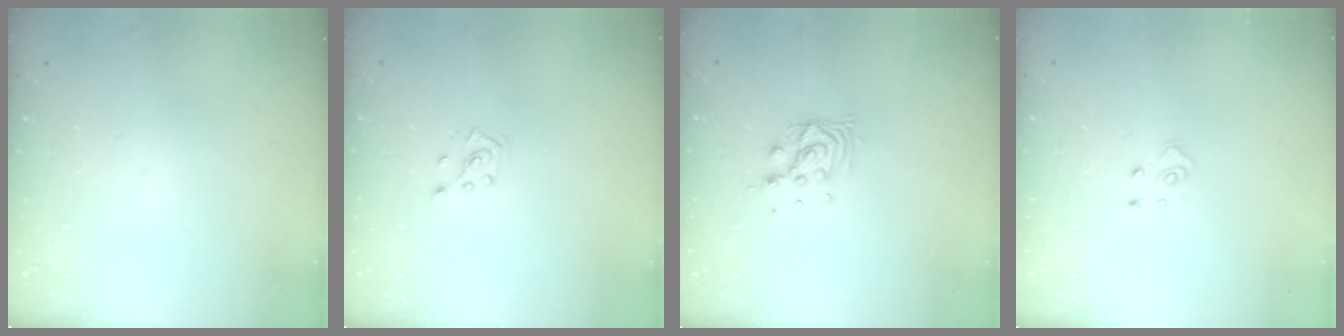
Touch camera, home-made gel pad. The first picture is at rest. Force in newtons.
{"total": 2.8, "press": 2.8, "slide": 0.2}
{"total": 8.4, "press": 8.4, "slide": 0.6}
{"total": 4.8, "press": 4.8, "slide": 0.5}